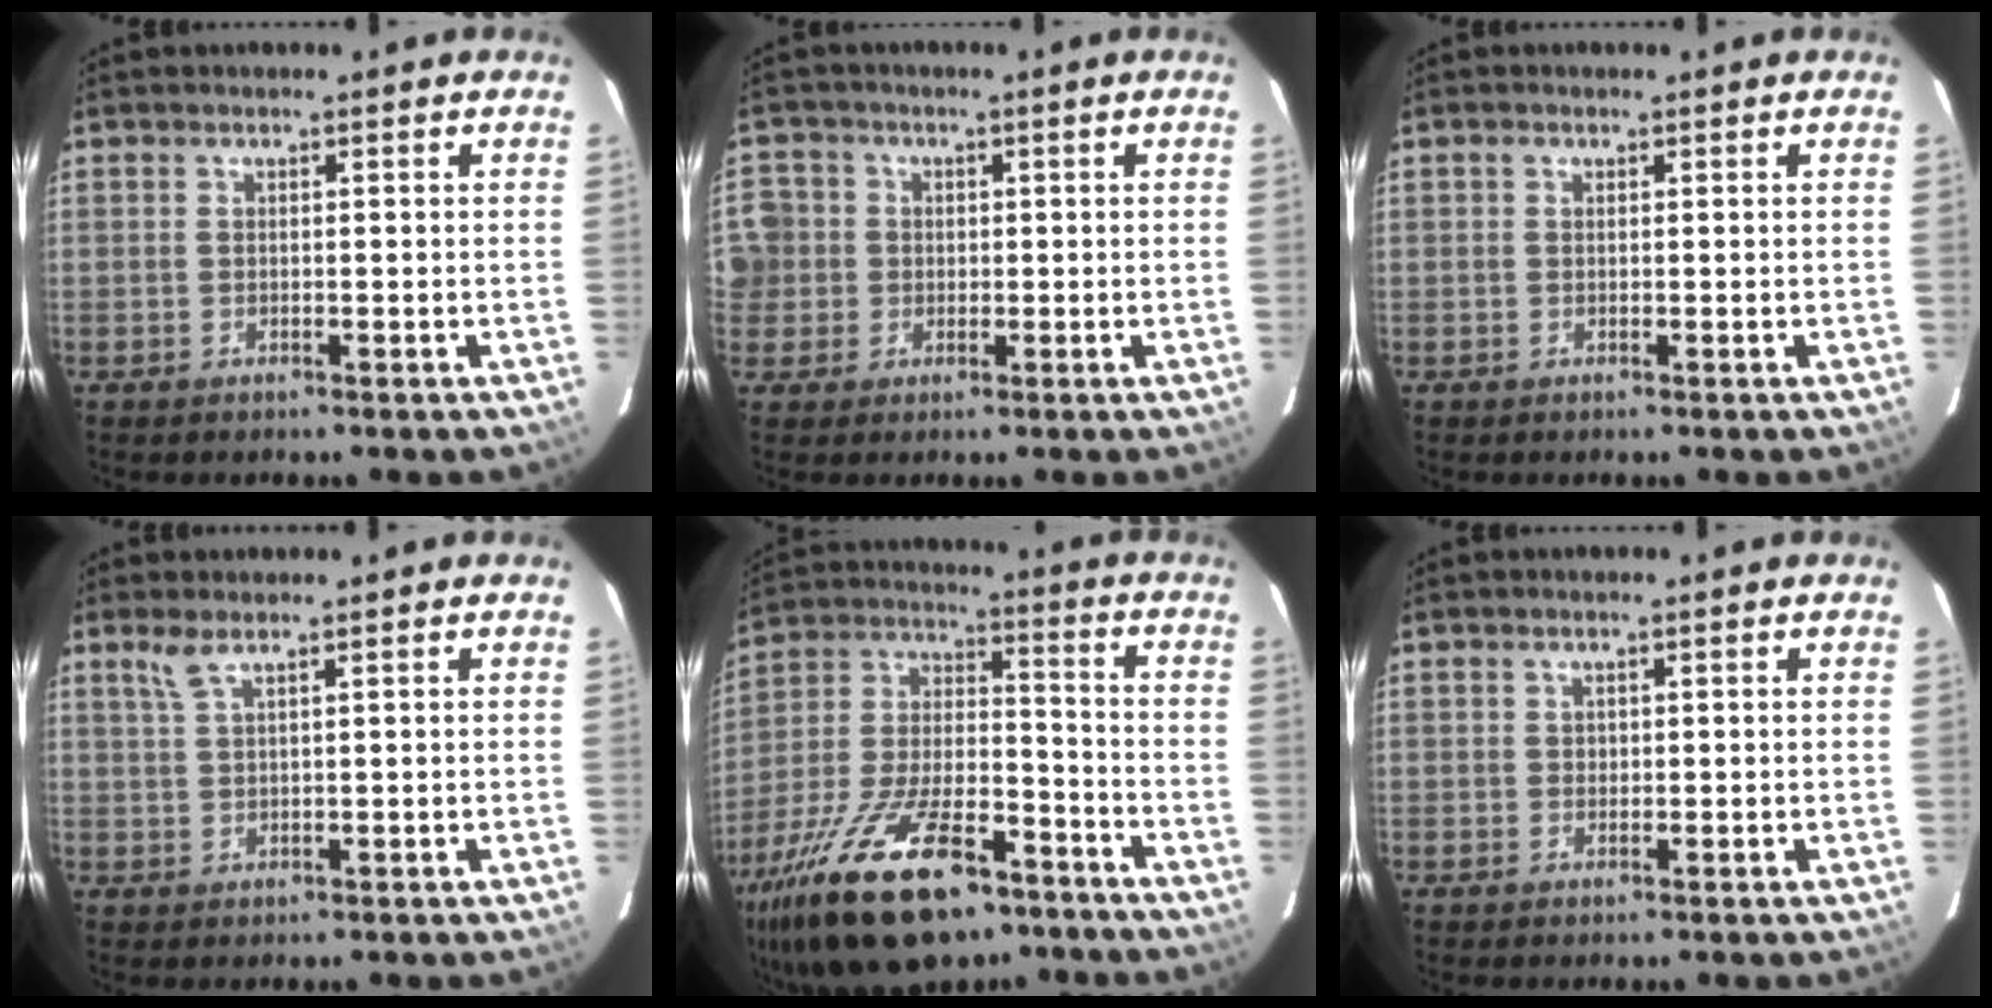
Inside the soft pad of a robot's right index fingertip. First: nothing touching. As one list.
[{"total": 6.8, "force": [-0.2, 6.7, 1.4], "torque": [-0.025, 0.017, -0.008]}, {"total": 0.5, "force": [0.1, 0.5, 0.1], "torque": [-0.002, 0.004, 0.000]}, {"total": 2.0, "force": [1.3, -0.1, 1.5], "torque": [-0.033, 0.003, 0.031]}, {"total": 25.8, "force": [-16.2, 10.9, 16.9], "torque": [-0.334, -0.017, -0.267]}, {"total": 0.7, "force": [0.0, 0.7, 0.0], "torque": [0.003, 0.003, 0.000]}]